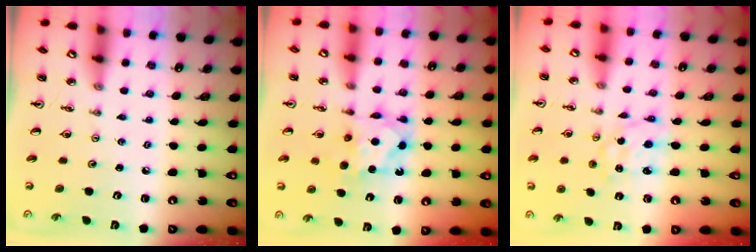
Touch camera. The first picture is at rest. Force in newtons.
{"total": 8.6, "press": 8.6, "slide": 0.4}
{"total": 1.4, "press": 1.4, "slide": 0.0}